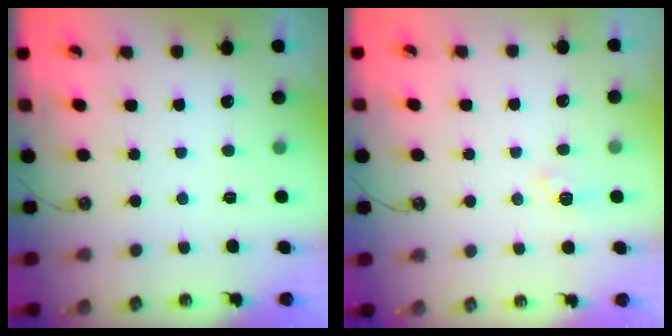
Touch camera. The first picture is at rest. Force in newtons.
{"total": 4.0, "press": 4.0, "slide": 0.6}